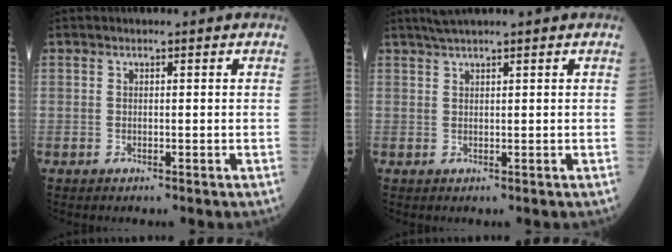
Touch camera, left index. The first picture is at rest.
{"total": 2.6, "force": [2.2, -0.7, 1.3], "torque": [-0.023, 0.013, 0.045]}